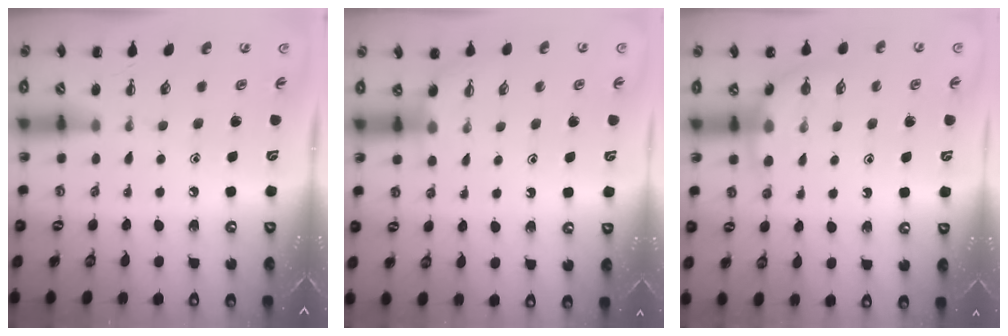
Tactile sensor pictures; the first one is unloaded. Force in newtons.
{"total": 2.6, "press": 2.5, "slide": 0.9}
{"total": 6.2, "press": 6.2, "slide": 0.5}